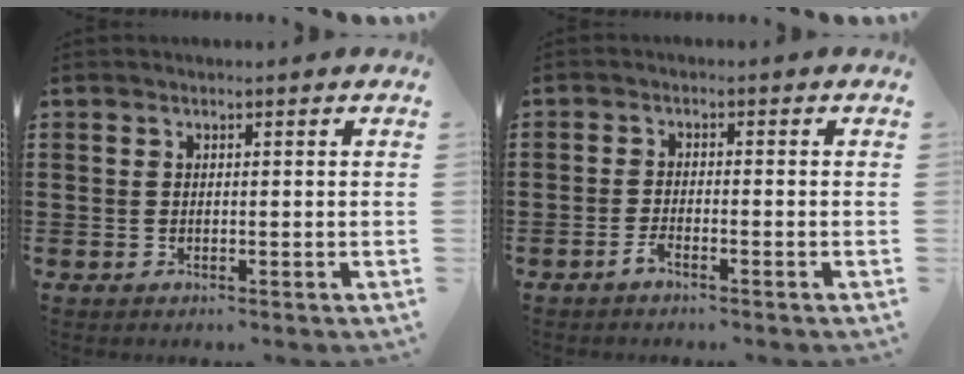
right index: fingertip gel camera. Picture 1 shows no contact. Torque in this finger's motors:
{"motor_torque": [-0.05, -0.02, 0.04, 0.01]}